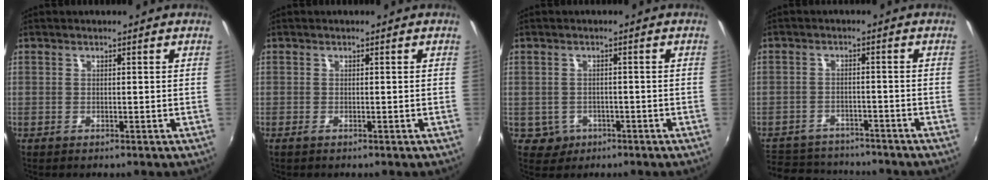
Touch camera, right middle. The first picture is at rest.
{"total": 0.6, "force": [-0.4, 0.1, 0.5], "torque": [-0.011, -0.003, -0.008]}
{"total": 3.5, "force": [-1.2, 3.2, 0.7], "torque": [-0.022, 0.004, -0.012]}
{"total": 12.0, "force": [-10.0, 5.8, 3.3], "torque": [-0.099, 0.018, -0.146]}